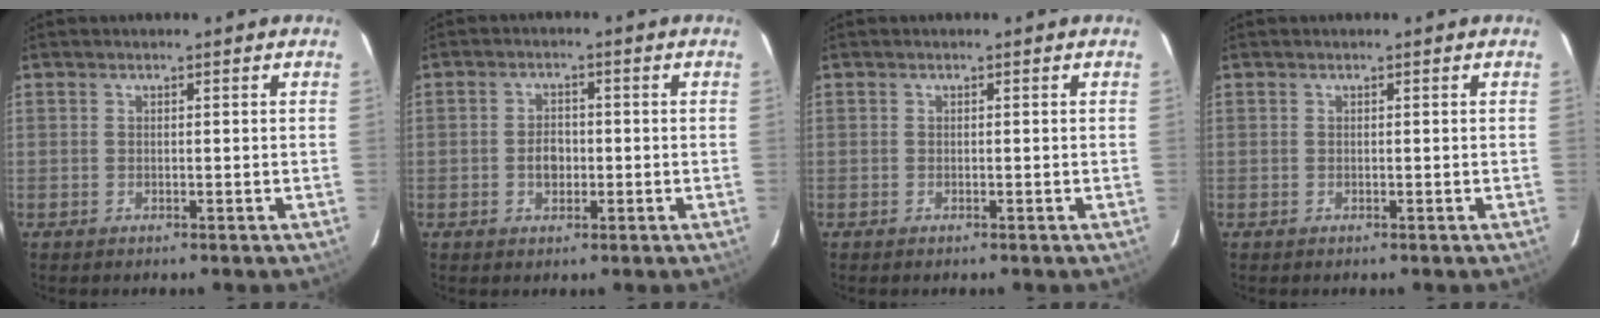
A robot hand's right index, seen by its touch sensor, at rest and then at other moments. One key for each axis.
{"total": 3.4, "fx": -0.7, "fy": 2.5, "fz": 2.2, "tx": -0.040, "ty": 0.005, "tz": -0.010}
{"total": 0.0}
{"total": 0.0}